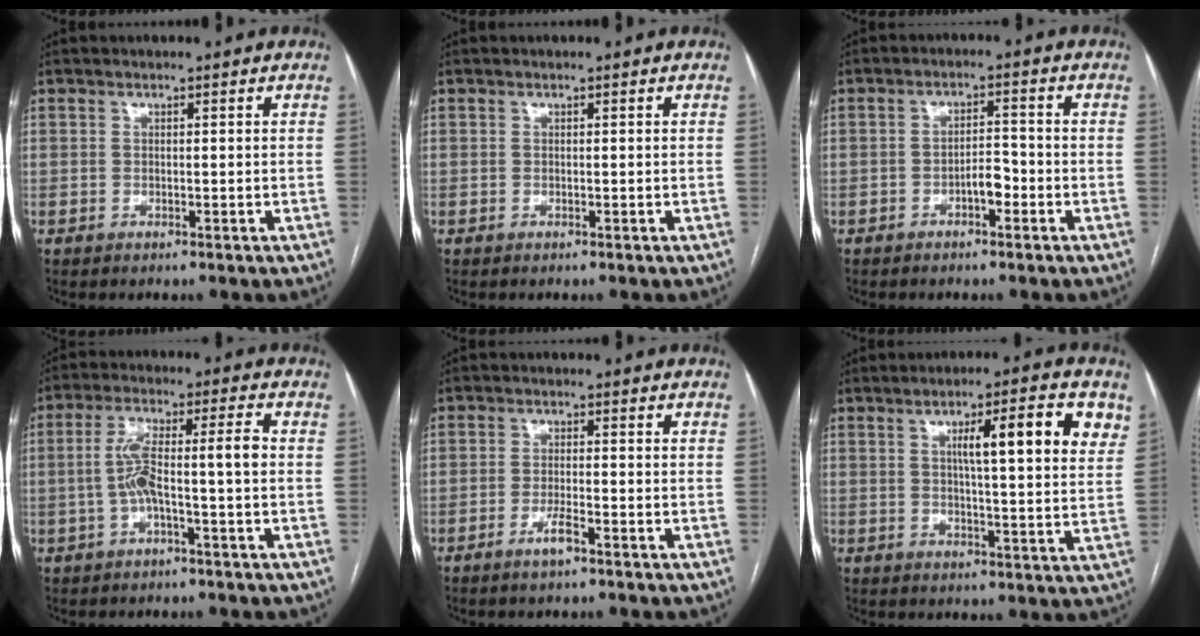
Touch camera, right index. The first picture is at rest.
{"total": 0.0}
{"total": 3.1, "force": [-1.6, 1.1, 2.5], "torque": [-0.036, 0.007, -0.027]}
{"total": 7.6, "force": [-0.9, 0.8, 7.5], "torque": [-0.147, 0.033, -0.014]}
{"total": 2.9, "force": [-1.9, 0.1, 2.2], "torque": [-0.043, -0.002, -0.036]}
{"total": 11.7, "force": [4.5, 1.3, 10.7], "torque": [-0.150, 0.012, 0.058]}